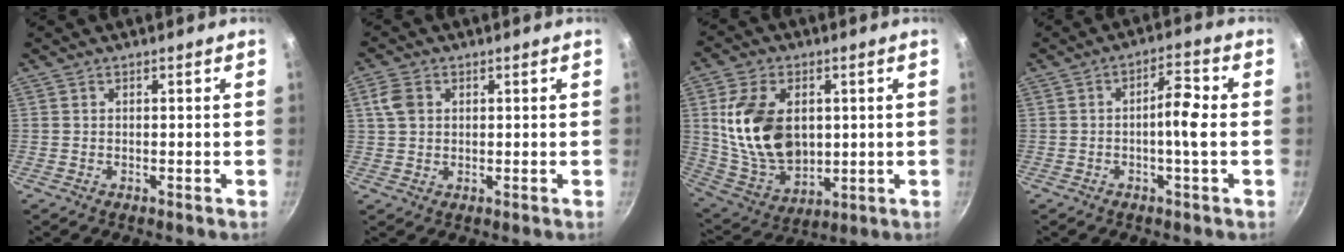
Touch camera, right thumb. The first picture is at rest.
{"total": 4.4, "force": [1.2, 3.3, 2.6], "torque": [-0.046, 0.004, 0.021]}
{"total": 17.8, "force": [2.4, 12.0, 13.0], "torque": [-0.221, -0.019, 0.060]}
{"total": 5.7, "force": [-0.8, 1.0, 5.5], "torque": [-0.100, 0.020, -0.019]}